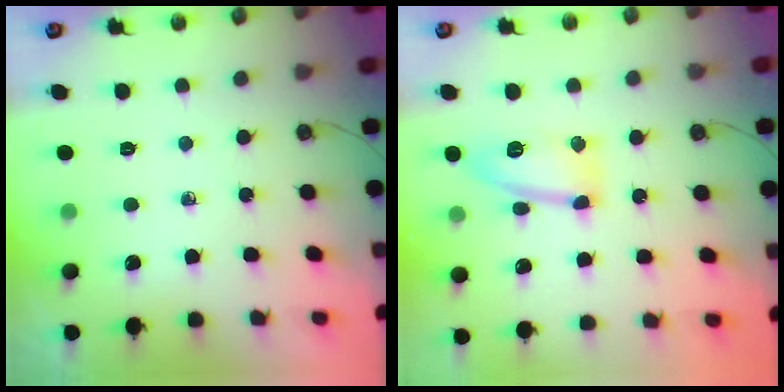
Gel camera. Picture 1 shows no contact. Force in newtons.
{"total": 11.4, "press": 11.4, "slide": 0.6}